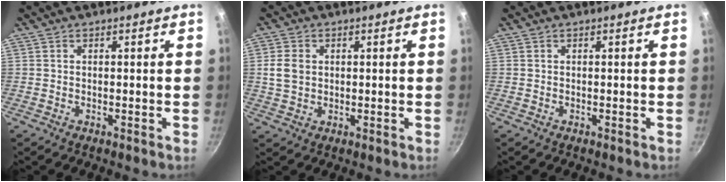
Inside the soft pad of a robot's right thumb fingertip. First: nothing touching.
{"total": 4.9, "force": [0.7, 3.8, 2.9], "torque": [-0.049, 0.002, 0.015]}
{"total": 0.0}